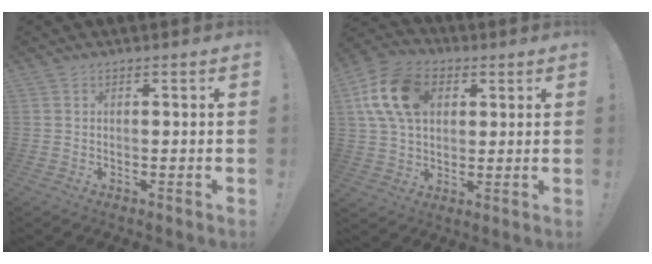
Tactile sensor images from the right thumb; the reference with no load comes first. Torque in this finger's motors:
{"motor_torque": [0.27, 1.34, 0.12, 0.11, 0.10]}